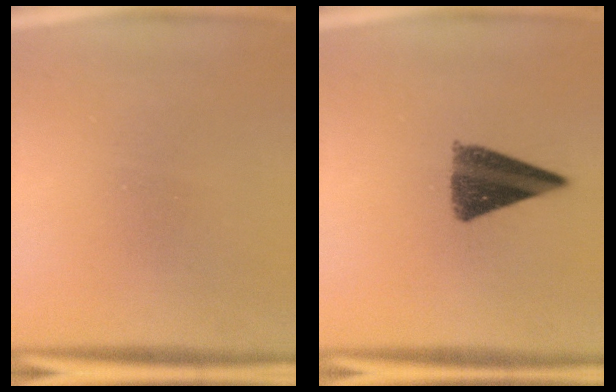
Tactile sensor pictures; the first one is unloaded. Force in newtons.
{"total": 10.1}